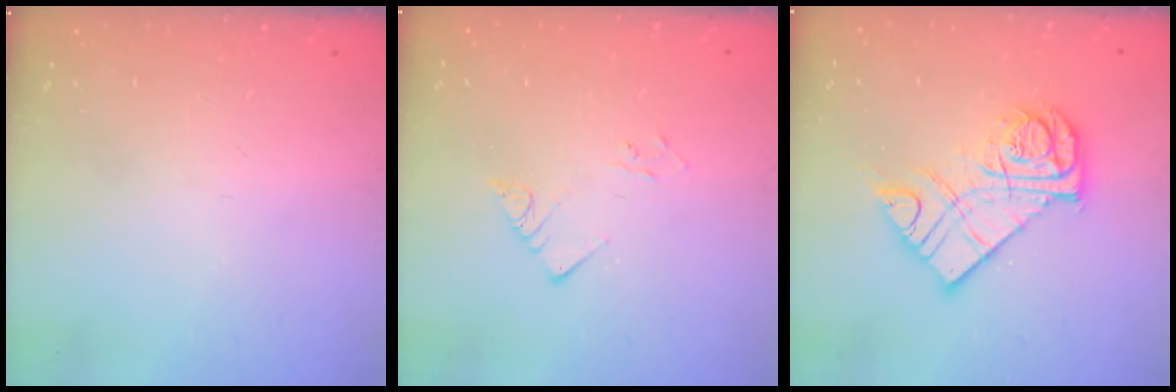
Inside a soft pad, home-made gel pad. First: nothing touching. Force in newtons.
{"total": 3.9, "press": 3.9, "slide": 0.2}
{"total": 13.9, "press": 13.8, "slide": 1.5}